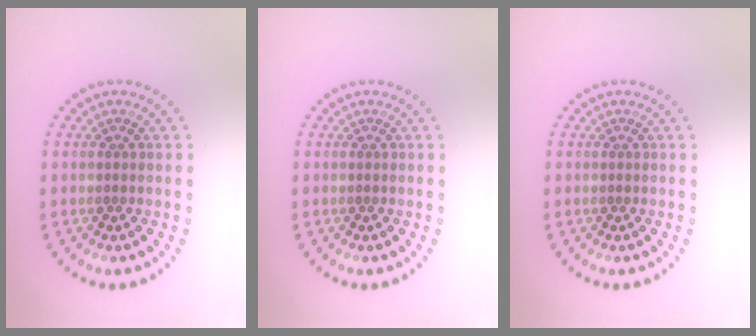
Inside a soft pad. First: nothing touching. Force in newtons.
{"total": 0.0}
{"total": 0.0}